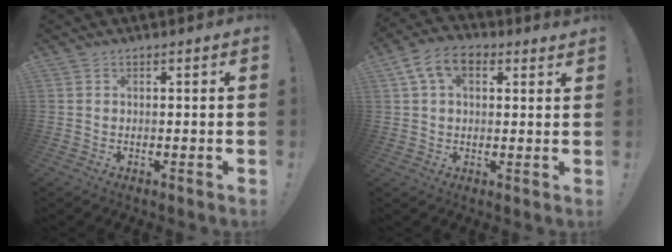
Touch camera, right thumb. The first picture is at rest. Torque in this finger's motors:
{"motor_torque": [0.12, 0.12, 0.06, 0.06, 0.00]}